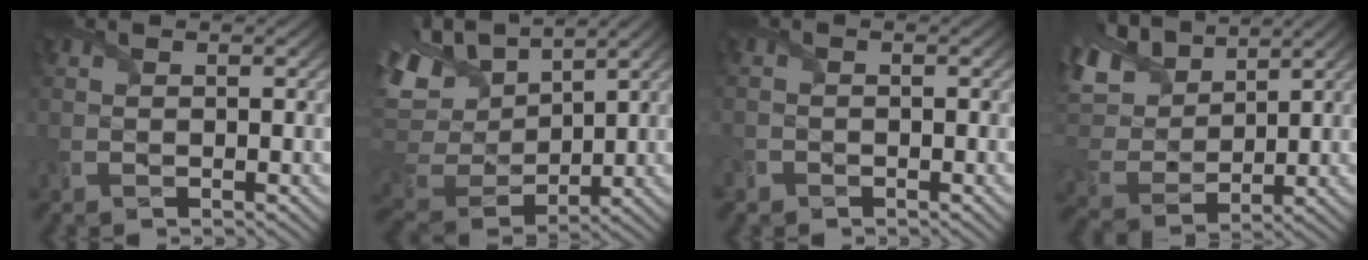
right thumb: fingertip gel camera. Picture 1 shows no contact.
{"total": 15.1, "force": [8.0, 8.1, 9.8], "torque": [-0.262, 0.035, 0.153]}
{"total": 1.1, "force": [-0.8, 0.7, 0.0], "torque": [0.001, -0.005, -0.017]}
{"total": 11.5, "force": [6.6, 6.3, 7.0], "torque": [-0.201, 0.033, 0.116]}